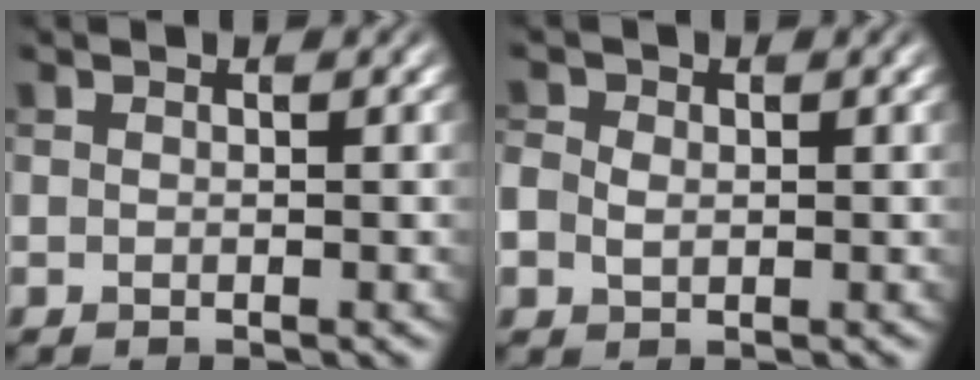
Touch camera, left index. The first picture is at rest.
{"total": 2.9, "force": [0.1, 2.3, 1.6], "torque": [-0.040, 0.003, -0.001]}